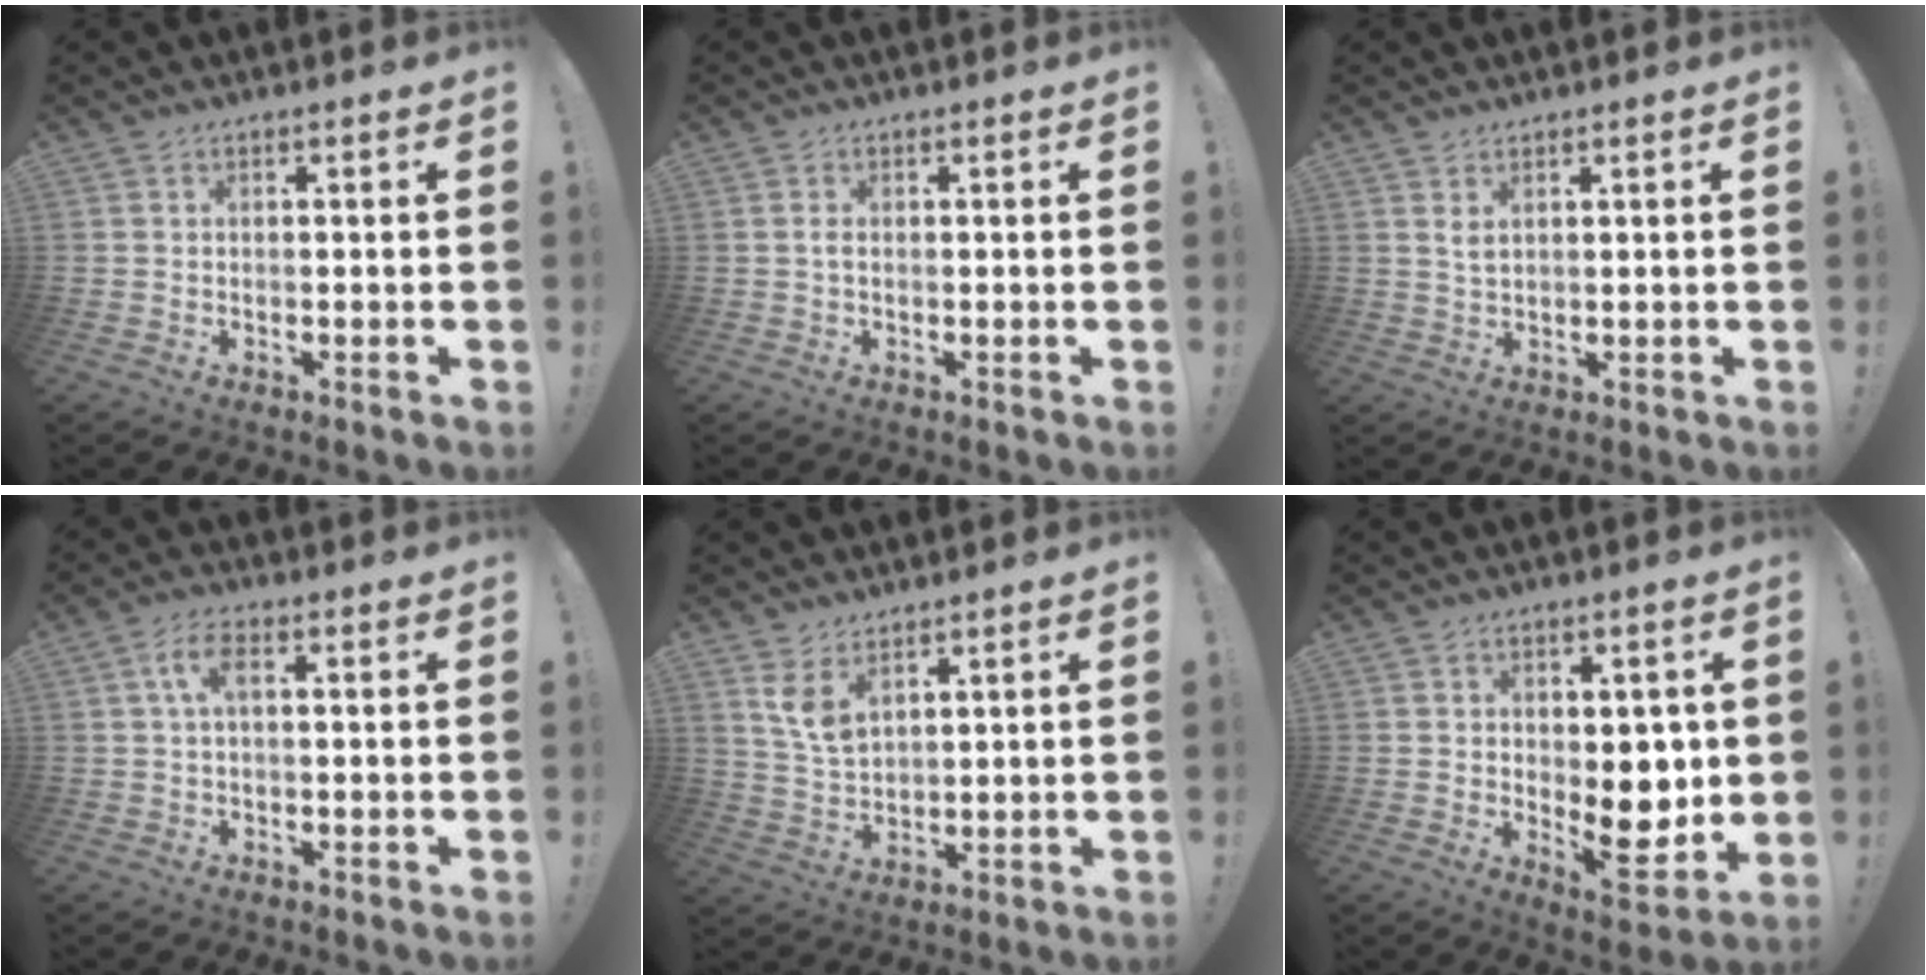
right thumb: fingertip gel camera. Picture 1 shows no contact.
{"total": 0.9, "force": [-0.1, 0.4, 0.8], "torque": [-0.022, 0.005, -0.001]}
{"total": 2.5, "force": [1.4, 0.9, 1.8], "torque": [-0.028, -0.005, 0.023]}
{"total": 5.3, "force": [1.2, 1.9, 4.8], "torque": [-0.099, 0.009, 0.019]}
{"total": 6.6, "force": [4.5, 2.8, 3.9], "torque": [-0.068, -0.027, 0.083]}
{"total": 10.7, "force": [-0.8, 6.8, 8.2], "torque": [-0.078, -0.009, -0.007]}